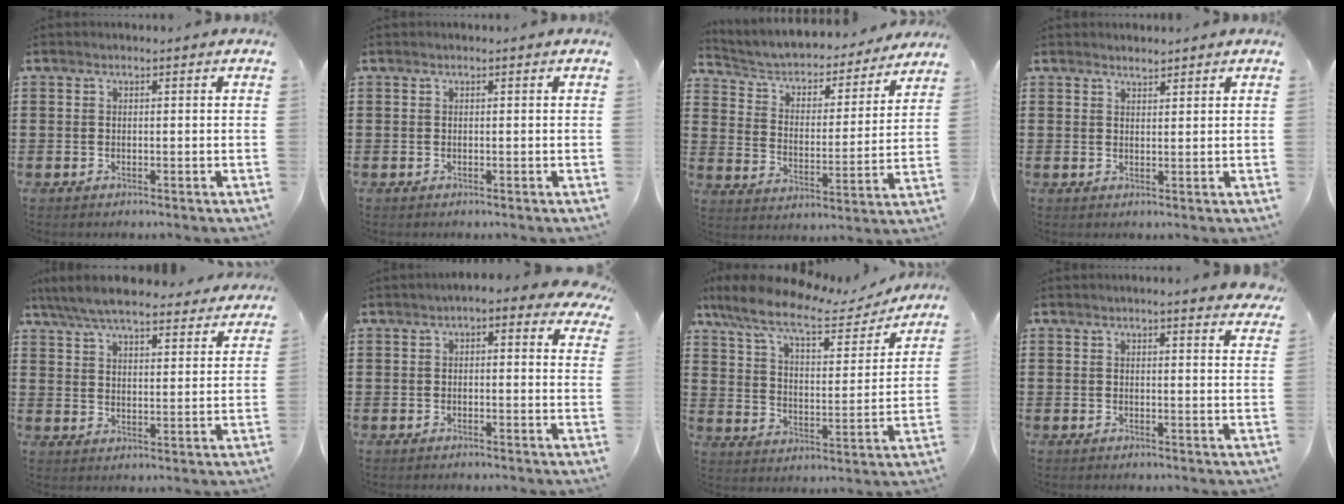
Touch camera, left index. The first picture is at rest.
{"total": 0.0}
{"total": 3.7, "force": [3.3, 1.5, 1.0], "torque": [-0.040, -0.027, 0.045]}
{"total": 1.4, "force": [1.4, 0.2, 0.3], "torque": [-0.007, 0.002, 0.026]}
{"total": 7.3, "force": [6.8, 0.7, 2.5], "torque": [-0.075, -0.032, 0.122]}
{"total": 2.3, "force": [1.1, 0.8, 1.8], "torque": [-0.040, 0.005, 0.018]}
{"total": 10.1, "force": [8.0, 2.1, 5.8], "torque": [-0.141, -0.034, 0.136]}
{"total": 2.4, "force": [2.1, -0.3, 0.9], "torque": [-0.023, -0.002, 0.040]}